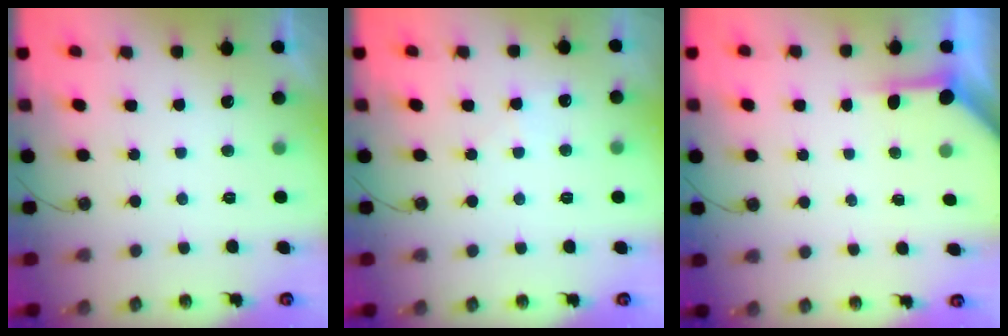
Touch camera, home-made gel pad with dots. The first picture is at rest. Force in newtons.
{"total": 3.1, "press": 3.0, "slide": 0.5}
{"total": 3.9, "press": 3.8, "slide": 0.4}